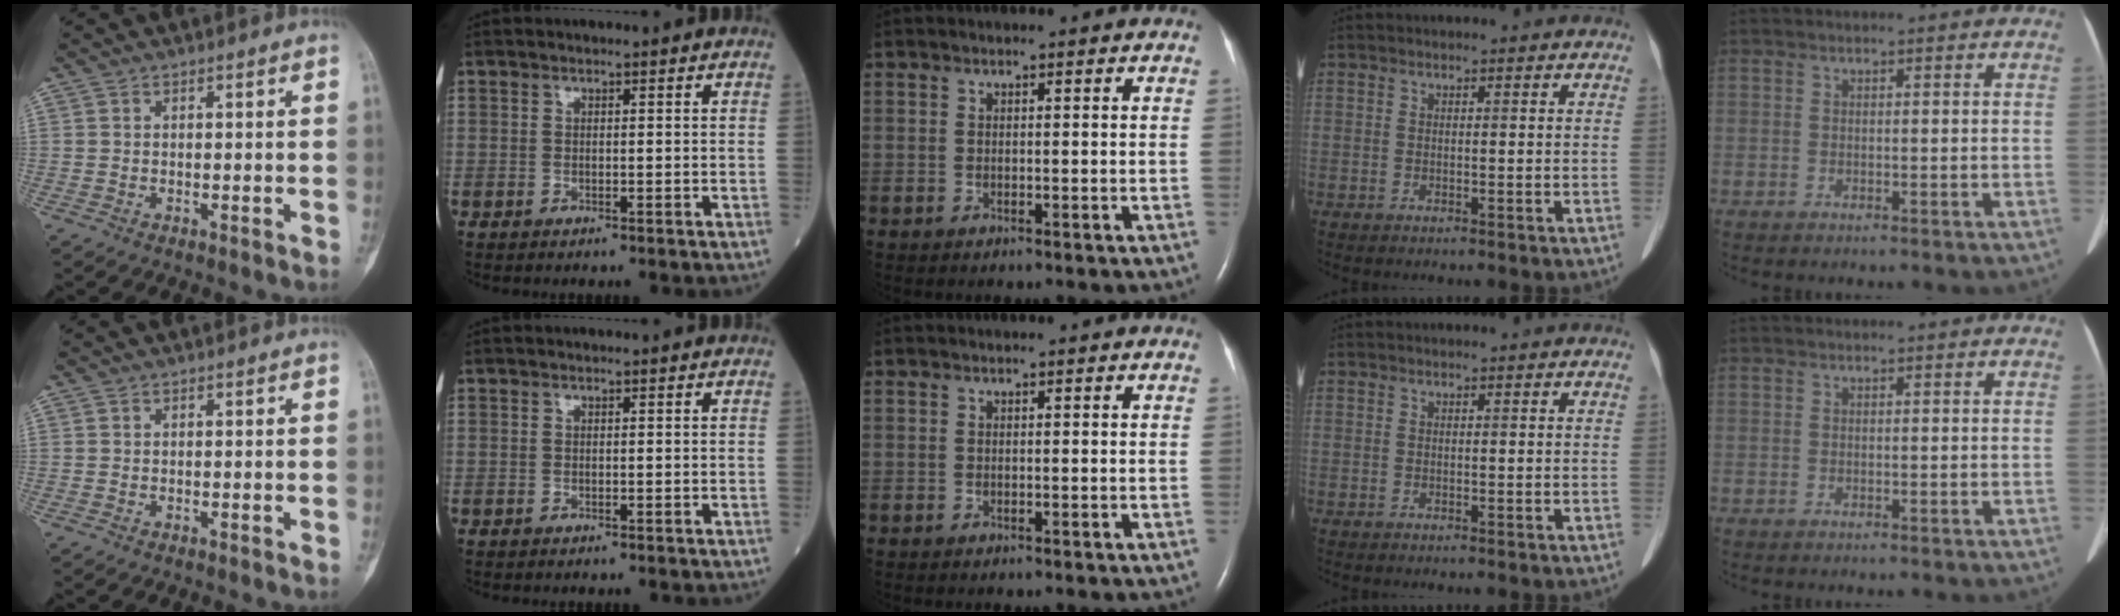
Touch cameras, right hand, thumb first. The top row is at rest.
{}